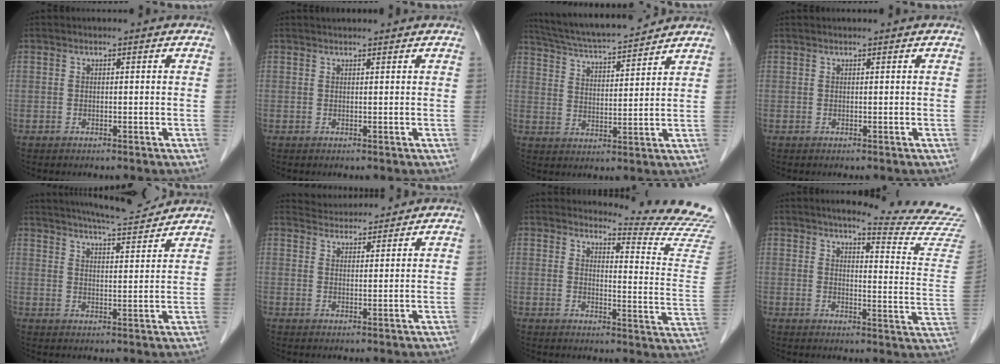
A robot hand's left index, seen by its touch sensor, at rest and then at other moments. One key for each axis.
{"total": 3.3, "fx": 3.1, "fy": 0.2, "fz": 1.1, "tx": -0.013, "ty": 0.027, "tz": 0.041}
{"total": 13.3, "fx": 12.2, "fy": 0.9, "fz": 5.1, "tx": -0.099, "ty": 0.010, "tz": 0.202}
{"total": 1.0, "fx": 0.9, "fy": 0.0, "fz": 0.4, "tx": -0.006, "ty": 0.019, "tz": 0.017}
{"total": 11.5, "fx": 10.7, "fy": 0.5, "fz": 4.0, "tx": -0.070, "ty": 0.000, "tz": 0.150}
{"total": 6.2, "fx": 6.1, "fy": 0.8, "fz": 0.4, "tx": -0.012, "ty": 0.028, "tz": 0.089}
{"total": 13.3, "fx": 13.1, "fy": -2.4, "fz": 0.7, "tx": -0.013, "ty": -0.142, "tz": 0.139}
{"total": 16.1, "fx": 15.3, "fy": -1.4, "fz": 4.6, "tx": -0.062, "ty": -0.114, "tz": 0.166}